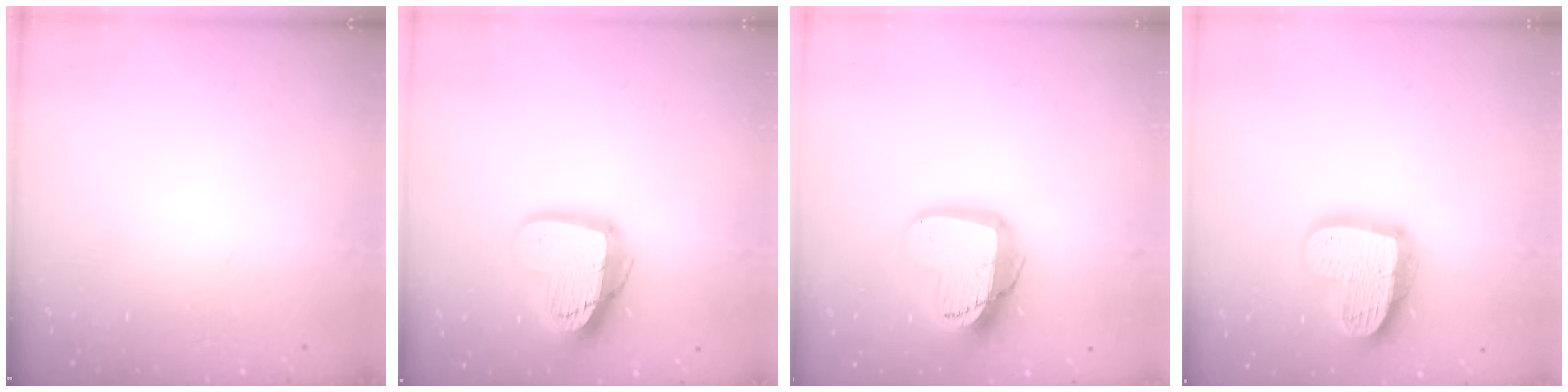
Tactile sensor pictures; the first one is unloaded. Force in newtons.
{"total": 16.7, "press": 16.6, "slide": 1.4}
{"total": 16.7, "press": 16.6, "slide": 1.5}
{"total": 19.9, "press": 19.9, "slide": 1.6}